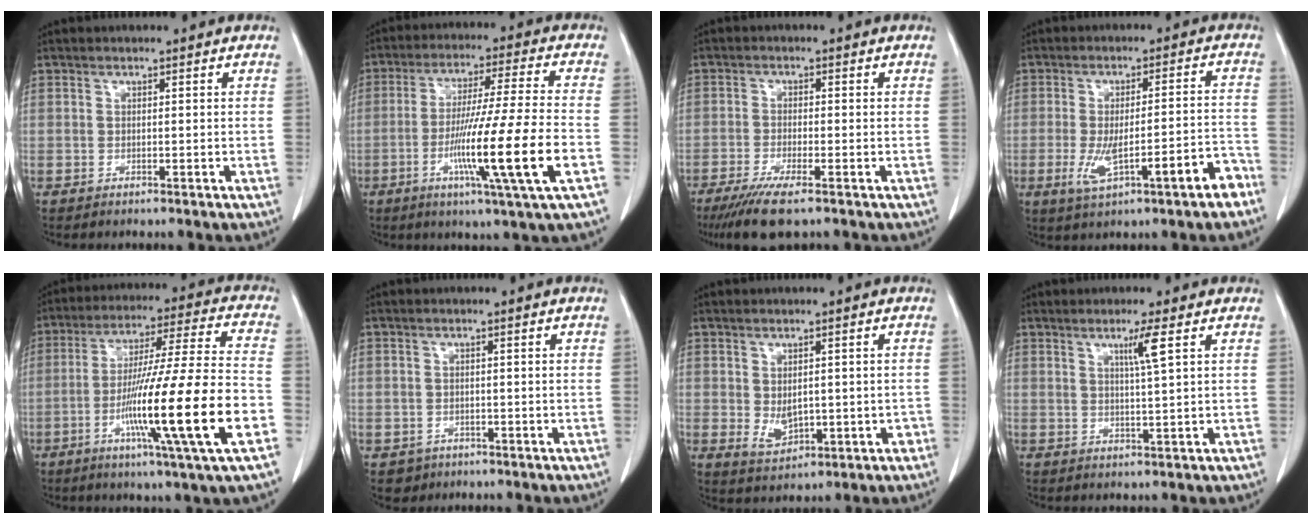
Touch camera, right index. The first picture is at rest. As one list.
[{"total": 15.6, "force": [-4.9, -1.7, 14.7], "torque": [-0.265, -0.020, -0.091]}, {"total": 7.5, "force": [-5.3, 0.9, 5.2], "torque": [-0.086, -0.018, -0.088]}, {"total": 10.2, "force": [-4.7, 1.6, 8.9], "torque": [-0.141, 0.019, -0.061]}, {"total": 20.4, "force": [-6.6, -1.1, 19.2], "torque": [-0.323, -0.018, -0.118]}, {"total": 2.9, "force": [-1.4, 2.6, 0.2], "torque": [0.002, 0.007, -0.017]}, {"total": 4.5, "force": [-0.4, 3.0, 3.4], "torque": [-0.051, 0.001, 0.011]}, {"total": 3.3, "force": [1.5, -0.9, 2.8], "torque": [-0.048, -0.007, 0.027]}]